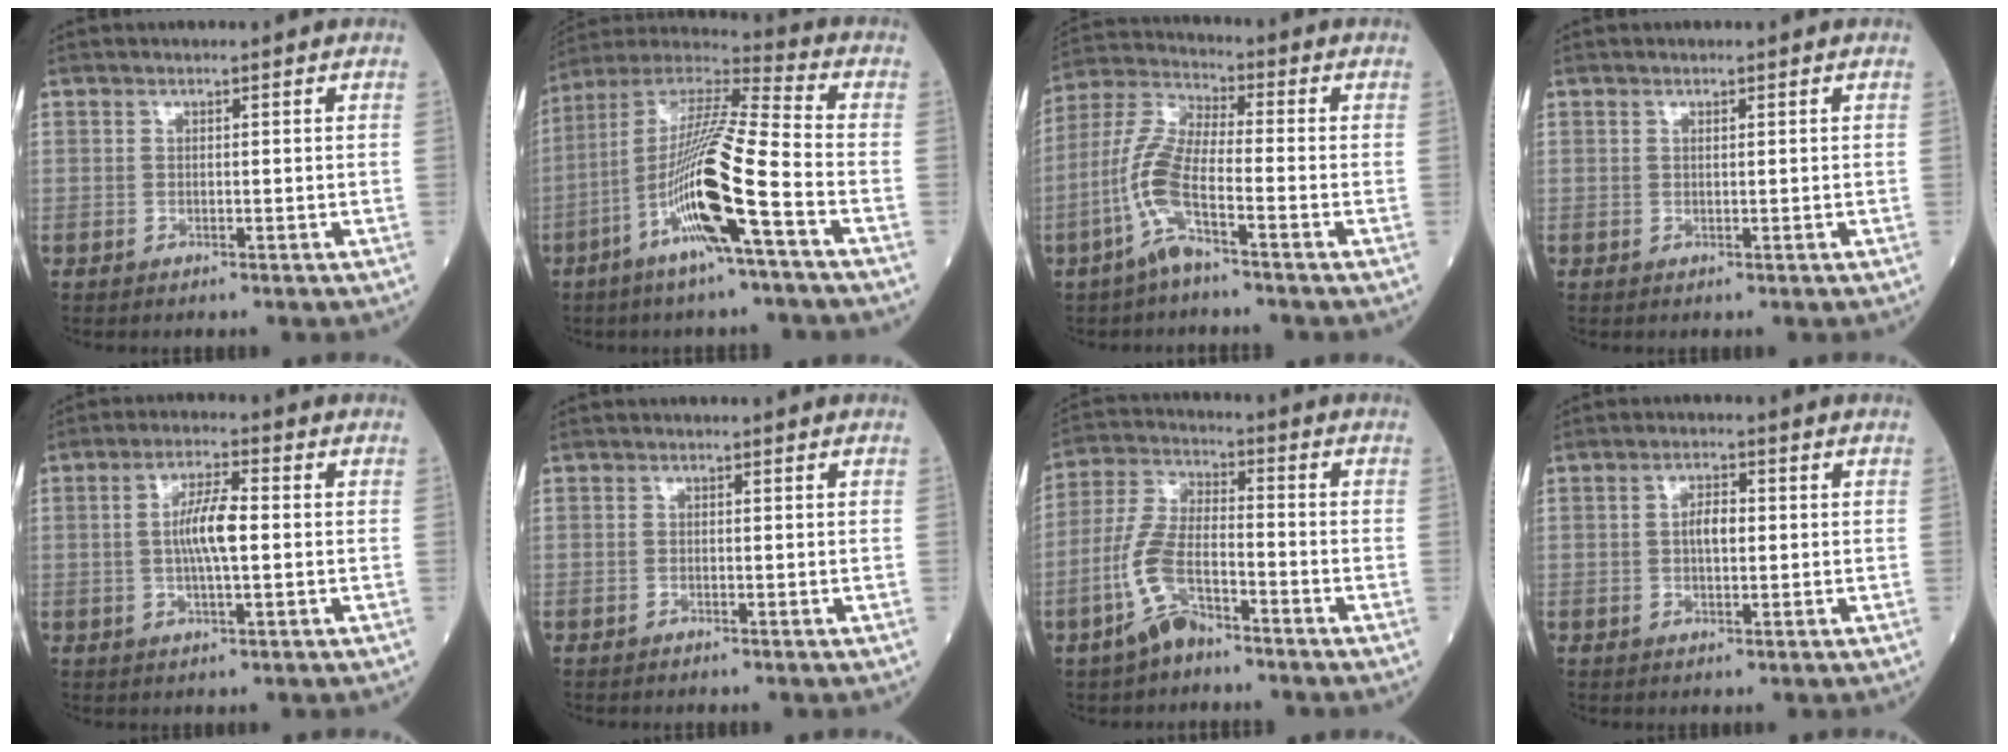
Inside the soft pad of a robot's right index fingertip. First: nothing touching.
{"total": 16.5, "force": [-6.0, 0.1, 15.4], "torque": [-0.308, -0.002, -0.119]}
{"total": 8.9, "force": [-4.1, 1.4, 7.7], "torque": [-0.179, 0.003, -0.092]}
{"total": 0.0}
{"total": 6.3, "force": [0.1, 1.1, 6.2], "torque": [-0.119, 0.008, -0.003]}
{"total": 0.0}
{"total": 8.7, "force": [-4.9, 3.2, 6.4], "torque": [-0.150, 0.003, -0.099]}
{"total": 3.2, "force": [0.1, 1.3, 2.9], "torque": [-0.052, 0.006, 0.002]}